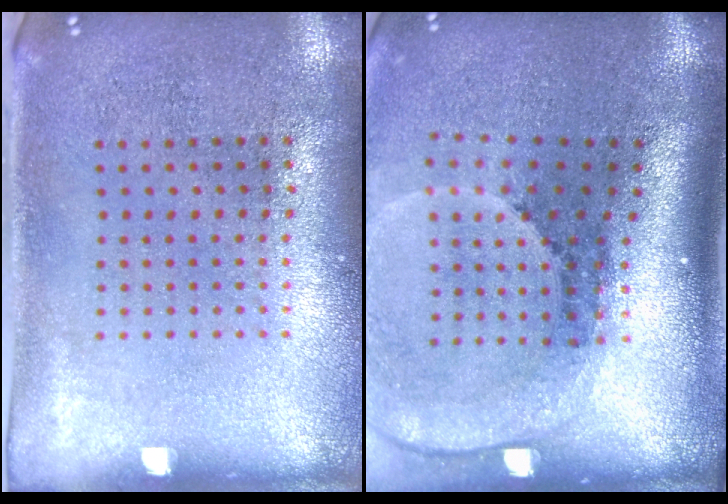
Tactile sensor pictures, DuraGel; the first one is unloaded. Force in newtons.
{"total": 2.6, "press": 1.8, "slide": 1.9}